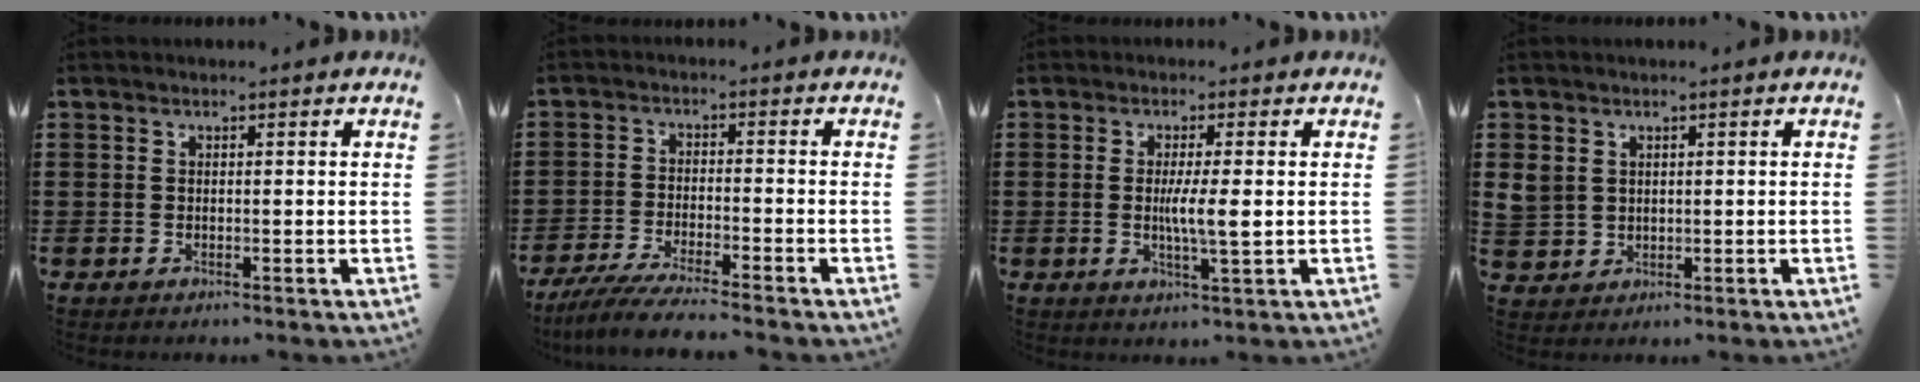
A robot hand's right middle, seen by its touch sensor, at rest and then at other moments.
{"total": 5.2, "force": [-4.7, -0.2, 2.2], "torque": [-0.056, -0.019, -0.094]}
{"total": 4.2, "force": [0.0, 0.4, 4.2], "torque": [-0.077, -0.004, -0.002]}
{"total": 3.0, "force": [1.2, 2.7, 0.5], "torque": [-0.025, 0.010, 0.023]}